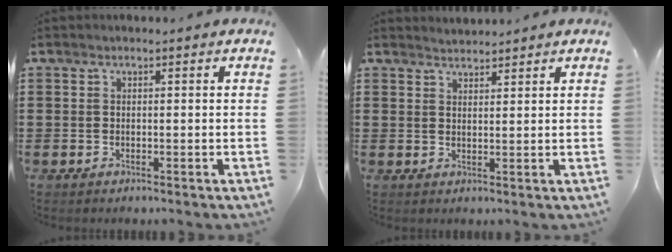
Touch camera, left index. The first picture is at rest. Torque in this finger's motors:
{"motor_torque": [0.02, 0.16, 0.01, 0.00]}